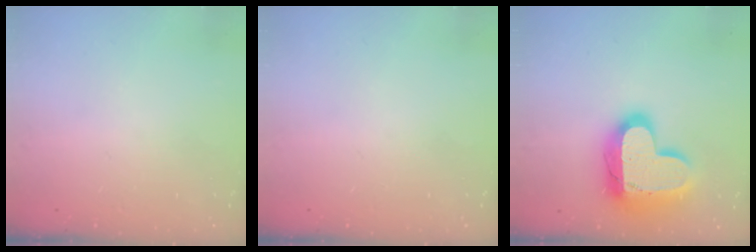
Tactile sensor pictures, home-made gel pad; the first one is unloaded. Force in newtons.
{"total": 0.0}
{"total": 20.0, "press": 20.0, "slide": 1.6}